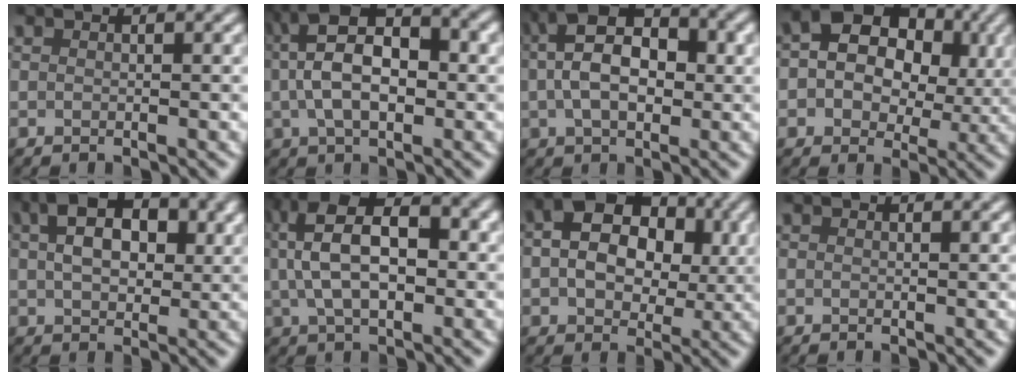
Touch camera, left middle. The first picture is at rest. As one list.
[{"total": 8.8, "force": [0.7, 4.5, 7.6], "torque": [-0.144, 0.022, 0.003]}, {"total": 8.2, "force": [0.9, 4.6, 6.6], "torque": [-0.127, 0.020, 0.005]}, {"total": 11.7, "force": [2.7, 8.7, 7.4], "torque": [-0.099, 0.040, 0.023]}, {"total": 6.6, "force": [2.1, 4.0, 4.9], "torque": [-0.086, 0.018, 0.025]}, {"total": 9.7, "force": [1.6, 4.9, 8.2], "torque": [-0.162, 0.022, 0.020]}, {"total": 10.6, "force": [1.7, 7.4, 7.4], "torque": [-0.112, 0.034, 0.010]}, {"total": 0.7, "force": [0.5, 0.2, 0.5], "torque": [-0.001, 0.002, 0.007]}]